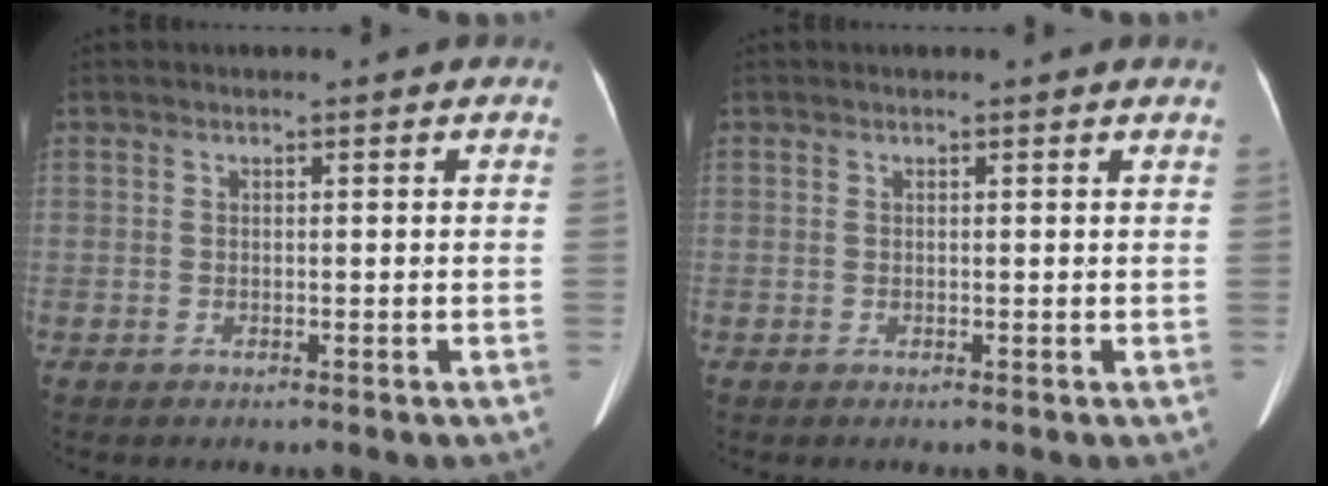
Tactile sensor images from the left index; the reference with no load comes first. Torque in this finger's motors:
{"motor_torque": [-0.01, -0.38, 0.06, 0.02]}